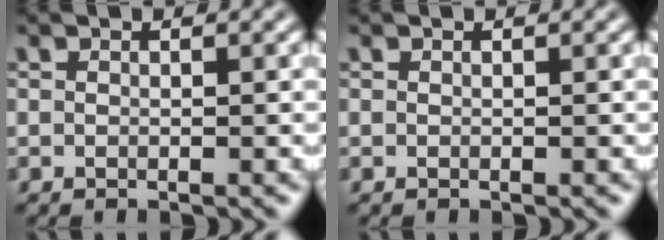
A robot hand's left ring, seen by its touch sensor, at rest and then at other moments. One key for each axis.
{"total": 0.0}